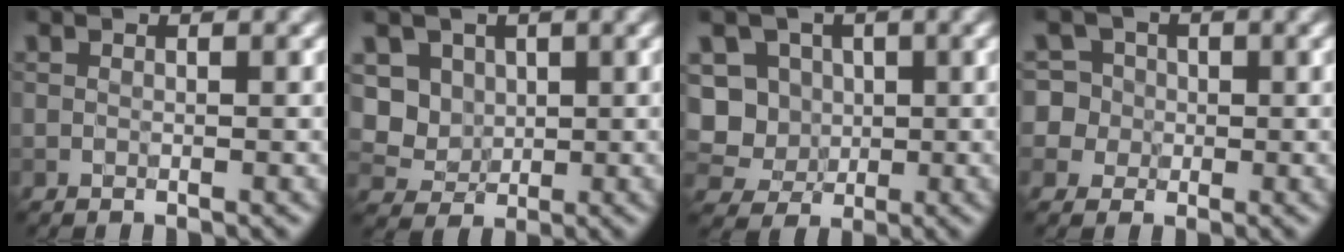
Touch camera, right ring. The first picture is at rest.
{"total": 3.9, "force": [1.0, 3.5, 1.5], "torque": [-0.034, -0.003, 0.027]}
{"total": 7.4, "force": [0.6, 6.8, 2.8], "torque": [-0.052, 0.030, -0.004]}
{"total": 6.5, "force": [1.1, 6.1, 2.0], "torque": [-0.032, 0.041, -0.009]}